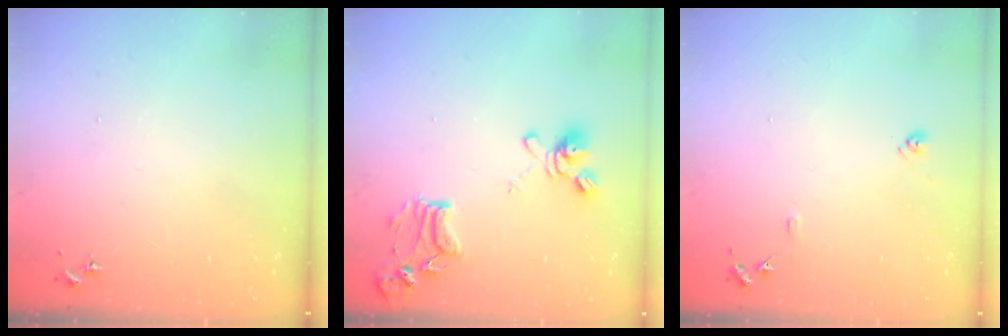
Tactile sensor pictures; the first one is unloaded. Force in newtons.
{"total": 14.6, "press": 14.6, "slide": 1.4}
{"total": 8.3, "press": 8.3, "slide": 0.7}